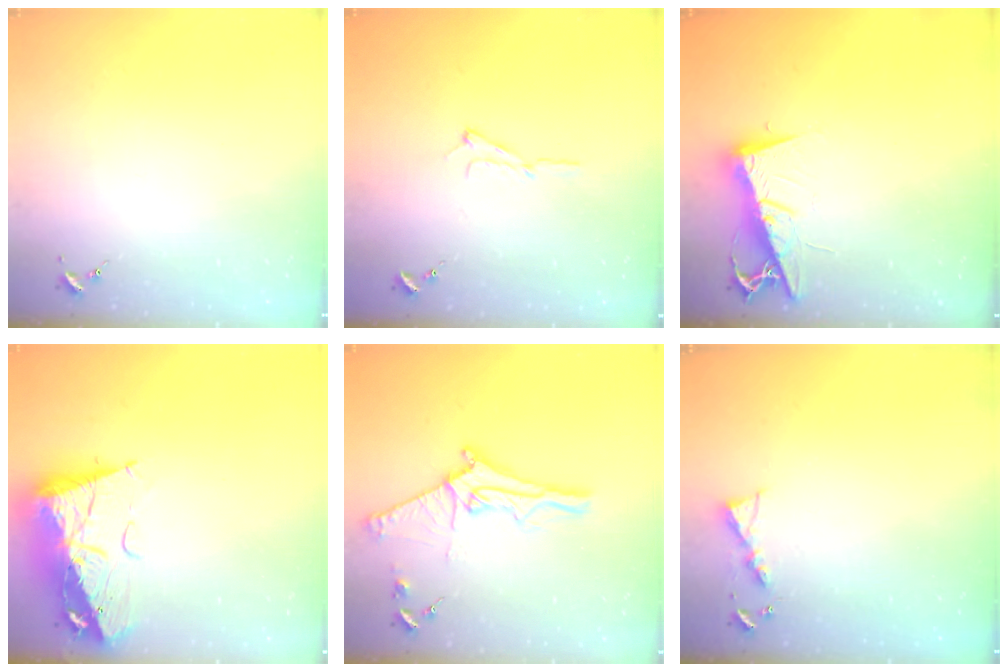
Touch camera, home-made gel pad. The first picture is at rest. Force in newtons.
{"total": 6.5, "press": 6.5, "slide": 0.8}
{"total": 11.3, "press": 11.2, "slide": 1.1}
{"total": 16.3, "press": 16.1, "slide": 2.0}
{"total": 14.1, "press": 14.1, "slide": 1.1}
{"total": 4.9, "press": 4.9, "slide": 0.5}